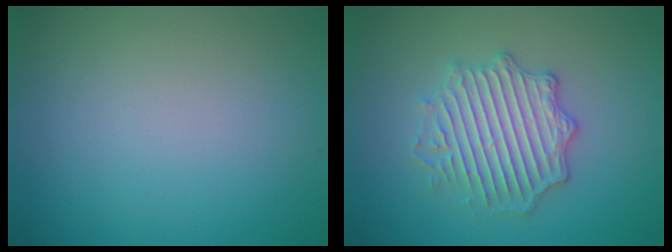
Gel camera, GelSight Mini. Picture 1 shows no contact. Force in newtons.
{"total": 4.3, "press": 4.1, "slide": 1.2}